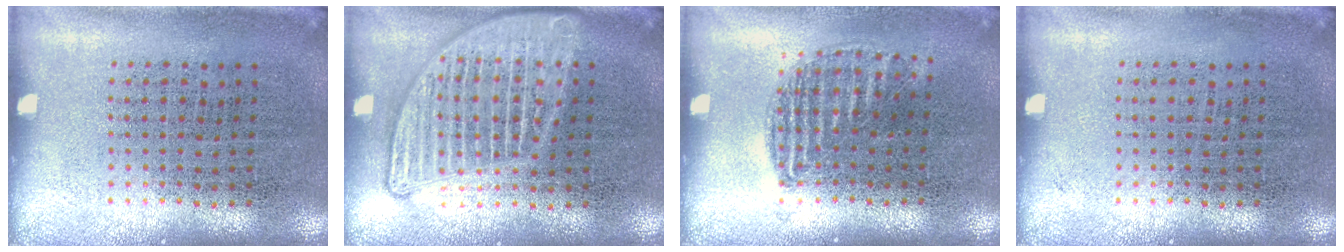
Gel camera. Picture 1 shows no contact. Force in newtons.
{"total": 2.8, "press": 2.8, "slide": 0.2}
{"total": 0.9, "press": 0.8, "slide": 0.4}
{"total": 0.0}